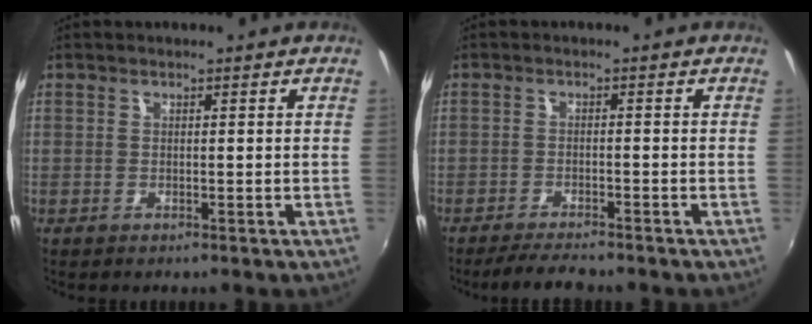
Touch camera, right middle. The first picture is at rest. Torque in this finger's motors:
{"motor_torque": [0.64, -0.60, 0.20, 0.08]}